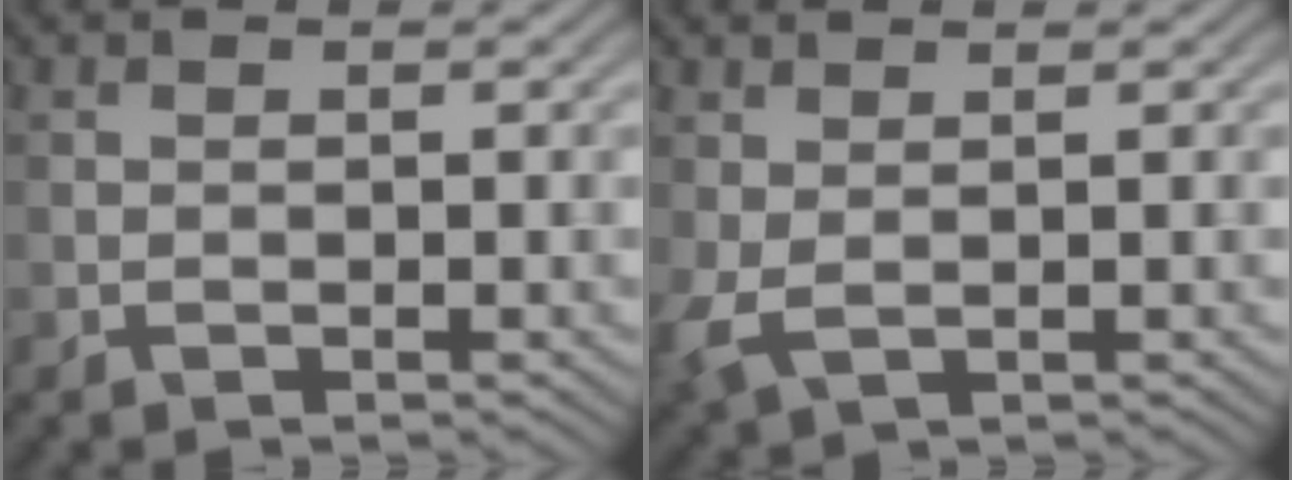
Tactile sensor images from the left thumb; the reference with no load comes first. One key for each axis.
{"total": 2.6, "fx": 0.6, "fy": 1.1, "fz": 2.2, "tx": -0.066, "ty": -0.002, "tz": 0.012}